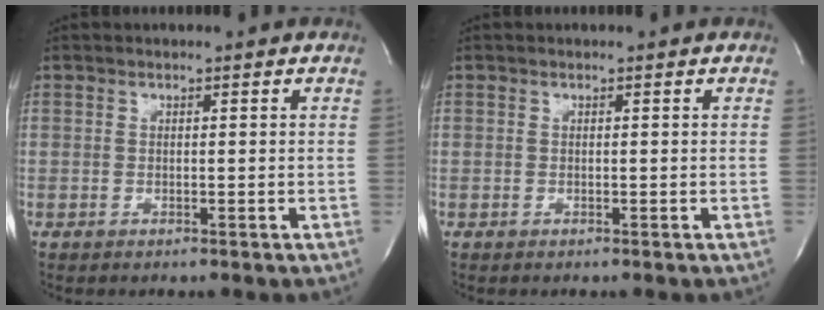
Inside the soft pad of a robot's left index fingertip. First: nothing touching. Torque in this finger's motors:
{"motor_torque": [0.03, -0.02, -0.01, -0.01]}